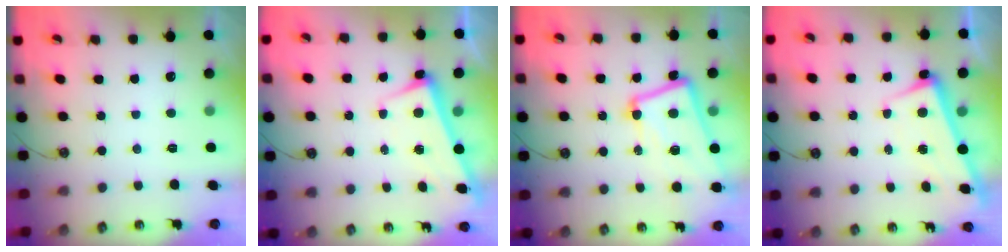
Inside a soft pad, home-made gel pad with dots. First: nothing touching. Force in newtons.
{"total": 2.6, "press": 2.5, "slide": 0.7}
{"total": 12.2, "press": 12.0, "slide": 2.0}
{"total": 2.3, "press": 2.2, "slide": 0.8}